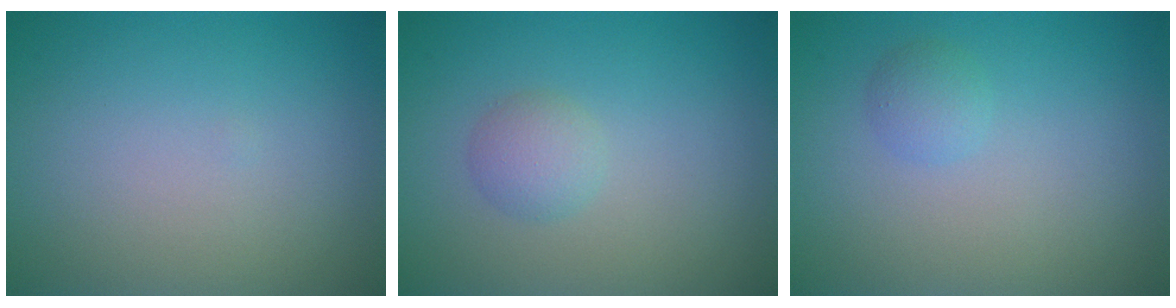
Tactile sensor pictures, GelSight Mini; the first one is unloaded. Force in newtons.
{"total": 1.8, "press": 1.8, "slide": 0.1}
{"total": 1.3, "press": 1.3, "slide": 0.1}